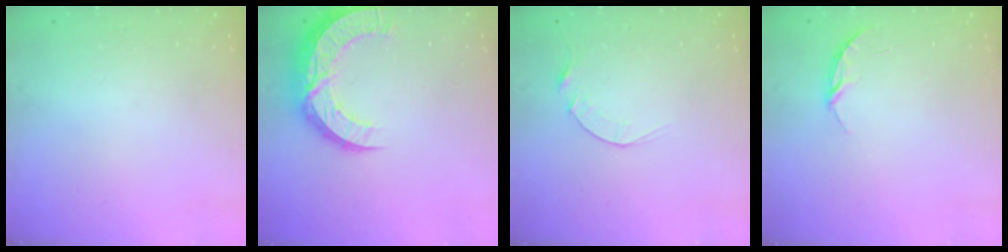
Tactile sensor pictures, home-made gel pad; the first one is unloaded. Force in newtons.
{"total": 13.7, "press": 13.7, "slide": 1.0}
{"total": 3.9, "press": 3.9, "slide": 0.5}
{"total": 3.7, "press": 3.7, "slide": 0.3}